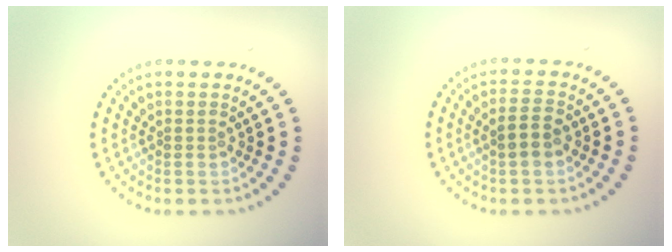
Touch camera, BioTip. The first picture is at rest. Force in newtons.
{"total": 2.3, "press": 2.3, "slide": 0.5}